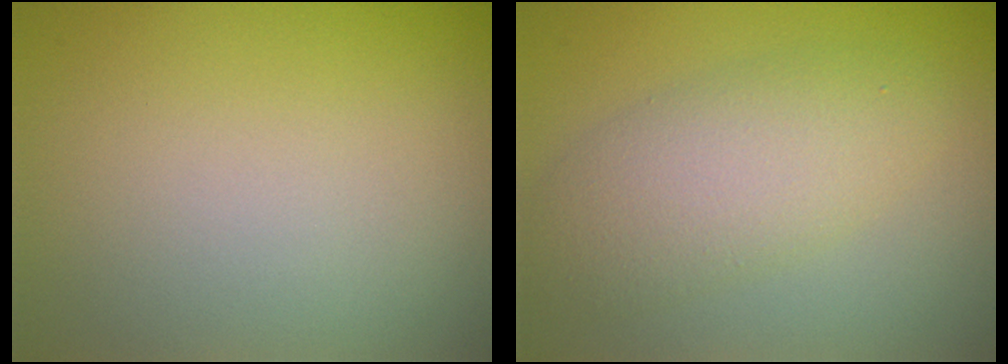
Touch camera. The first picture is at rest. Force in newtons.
{"total": 4.9, "press": 4.9, "slide": 0.2}